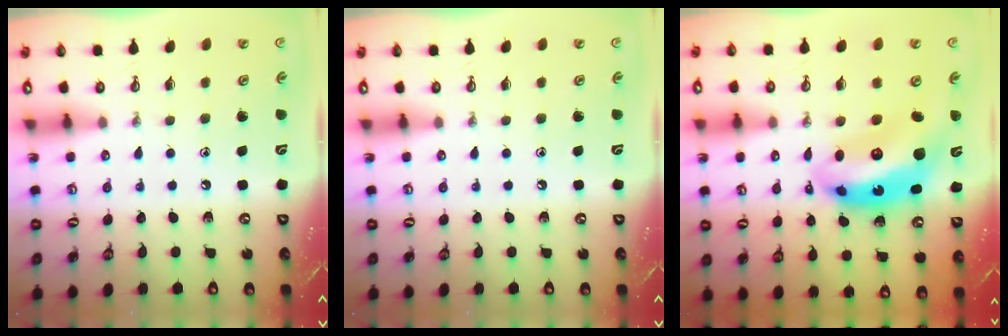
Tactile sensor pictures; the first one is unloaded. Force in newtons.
{"total": 0.0}
{"total": 14.0, "press": 14.0, "slide": 1.5}